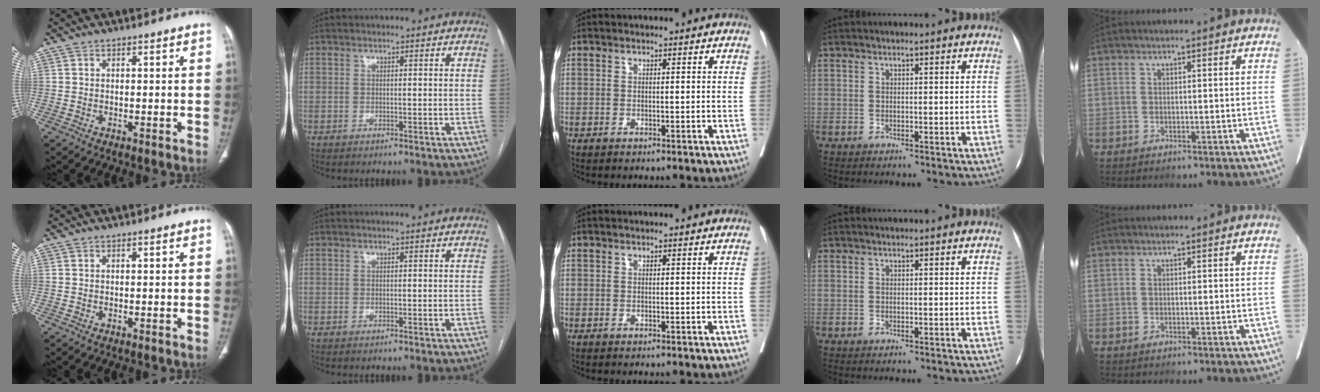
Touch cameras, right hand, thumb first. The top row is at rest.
{}